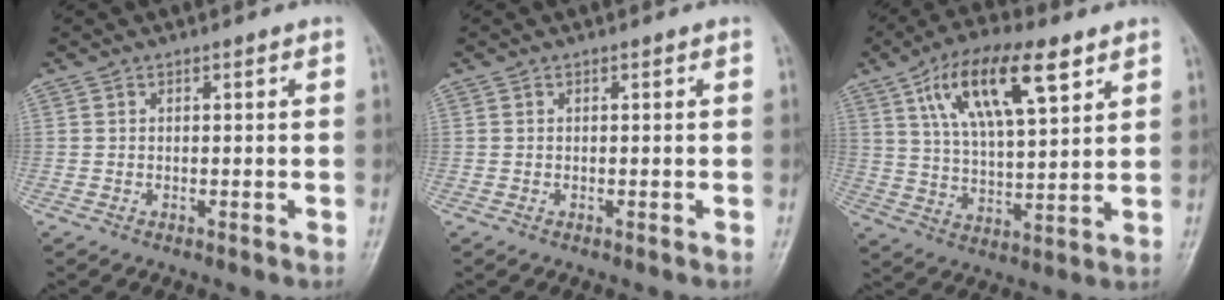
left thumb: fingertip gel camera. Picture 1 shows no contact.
{"total": 0.0}
{"total": 16.4, "force": [8.0, 6.1, 13.0], "torque": [-0.209, -0.017, 0.142]}